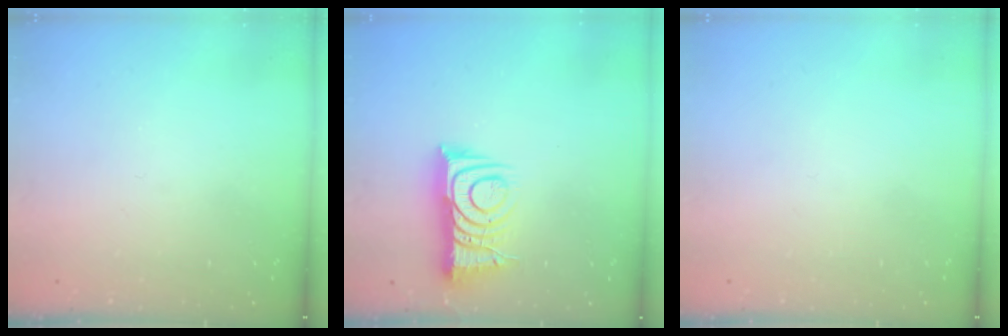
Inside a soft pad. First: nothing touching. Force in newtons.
{"total": 10.1, "press": 10.1, "slide": 1.0}
{"total": 1.7, "press": 1.6, "slide": 0.1}